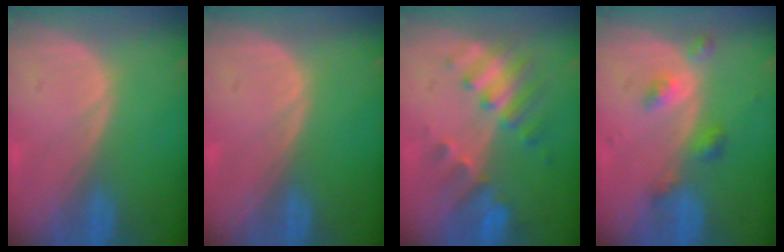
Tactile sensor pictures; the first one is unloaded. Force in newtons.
{"total": 0.0}
{"total": 7.8, "press": 6.9, "slide": 3.7}
{"total": 4.4, "press": 4.0, "slide": 2.0}